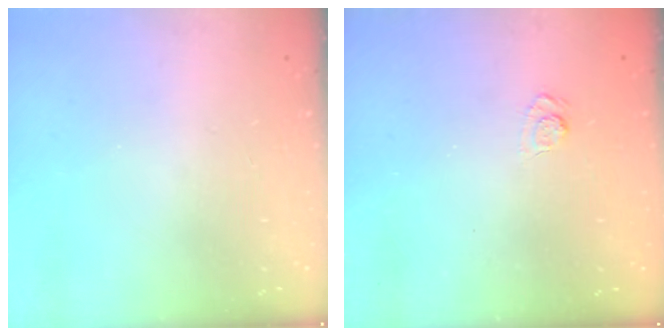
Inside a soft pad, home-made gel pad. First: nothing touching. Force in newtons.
{"total": 2.7, "press": 2.3, "slide": 1.4}